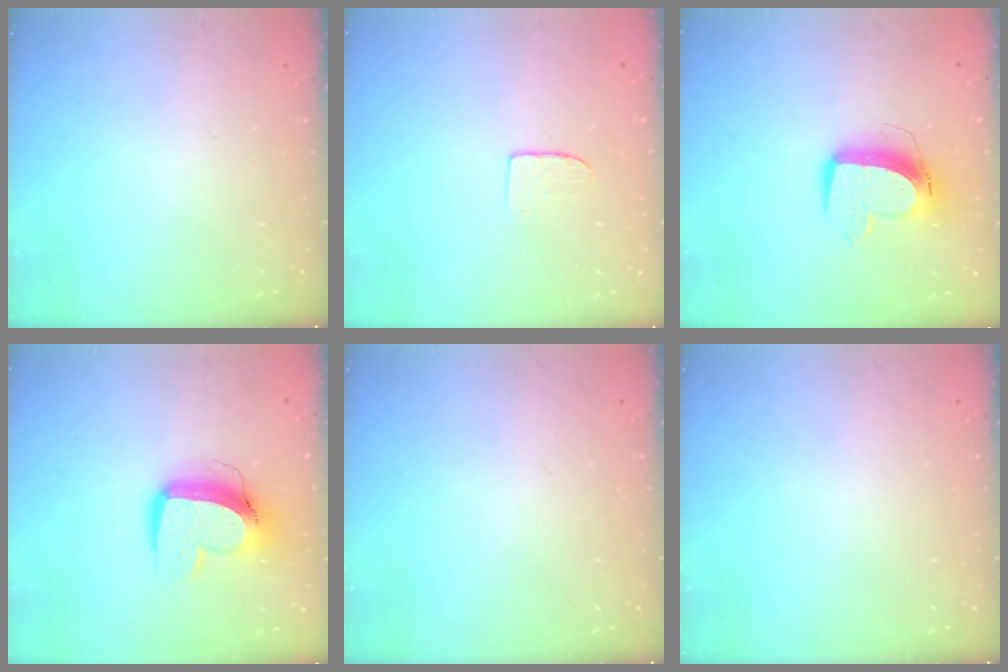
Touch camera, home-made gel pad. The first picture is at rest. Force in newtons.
{"total": 4.7, "press": 4.7, "slide": 0.4}
{"total": 11.7, "press": 11.6, "slide": 1.5}
{"total": 13.1, "press": 13.0, "slide": 1.6}
{"total": 0.0}
{"total": 0.0}